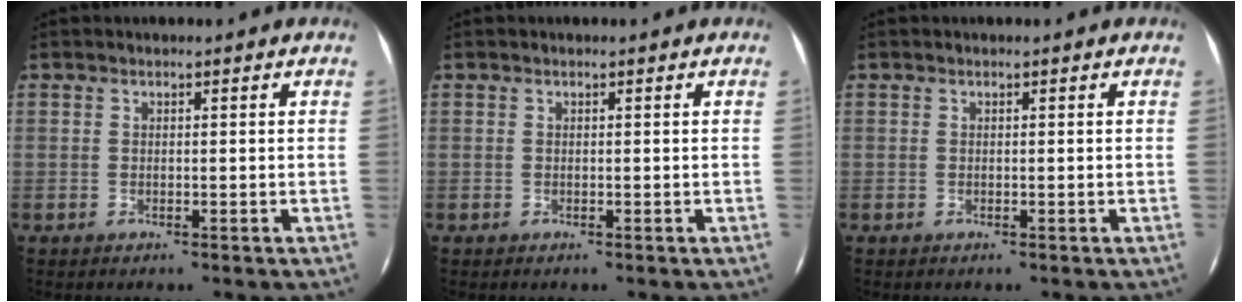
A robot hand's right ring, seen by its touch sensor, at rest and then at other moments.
{"total": 0.0}
{"total": 0.0}